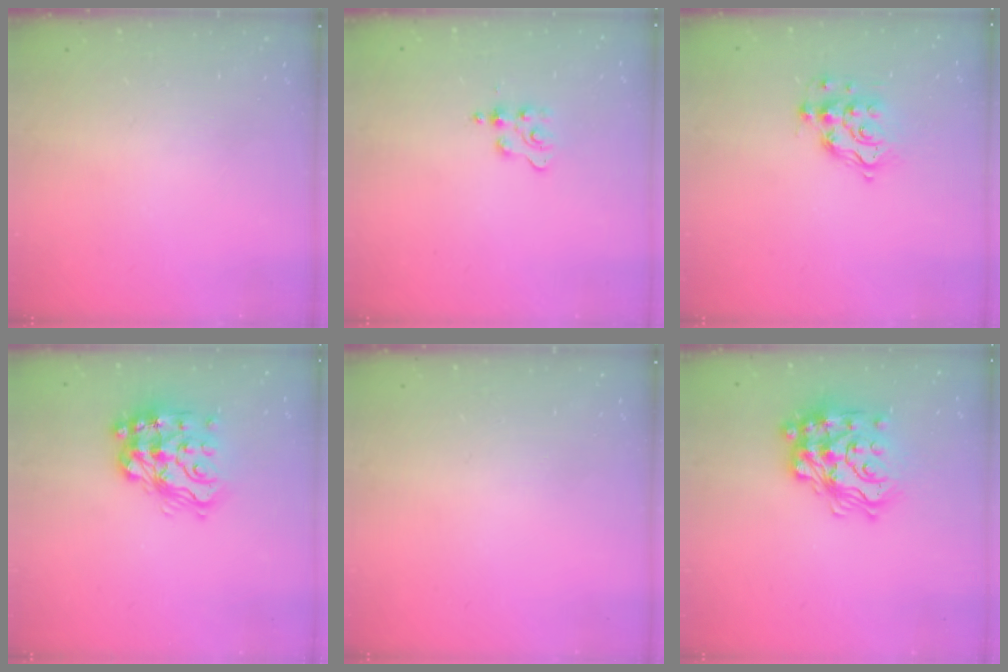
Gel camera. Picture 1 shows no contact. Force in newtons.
{"total": 2.3, "press": 2.3, "slide": 0.4}
{"total": 10.7, "press": 10.7, "slide": 0.6}
{"total": 17.2, "press": 17.1, "slide": 1.3}
{"total": 0.0}
{"total": 20.2, "press": 20.2, "slide": 1.2}